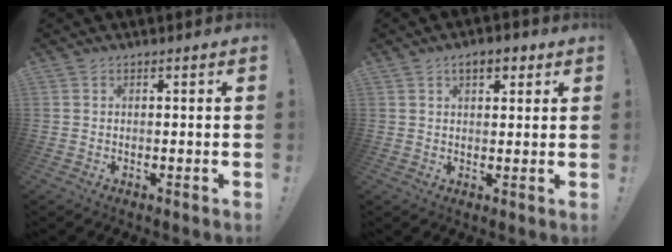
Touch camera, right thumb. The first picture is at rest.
{"total": 5.4, "force": [3.0, 2.7, 3.7], "torque": [-0.047, -0.005, 0.049]}